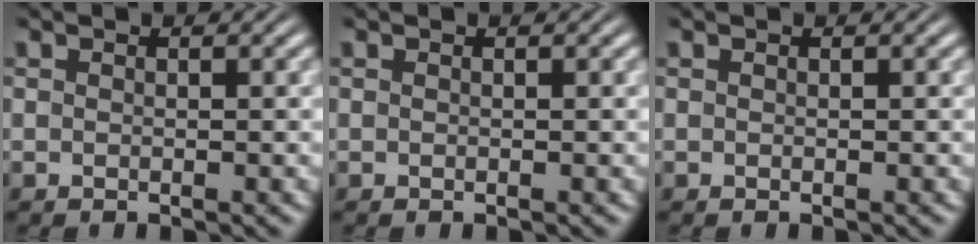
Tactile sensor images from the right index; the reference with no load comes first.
{"total": 0.0}
{"total": 0.0}